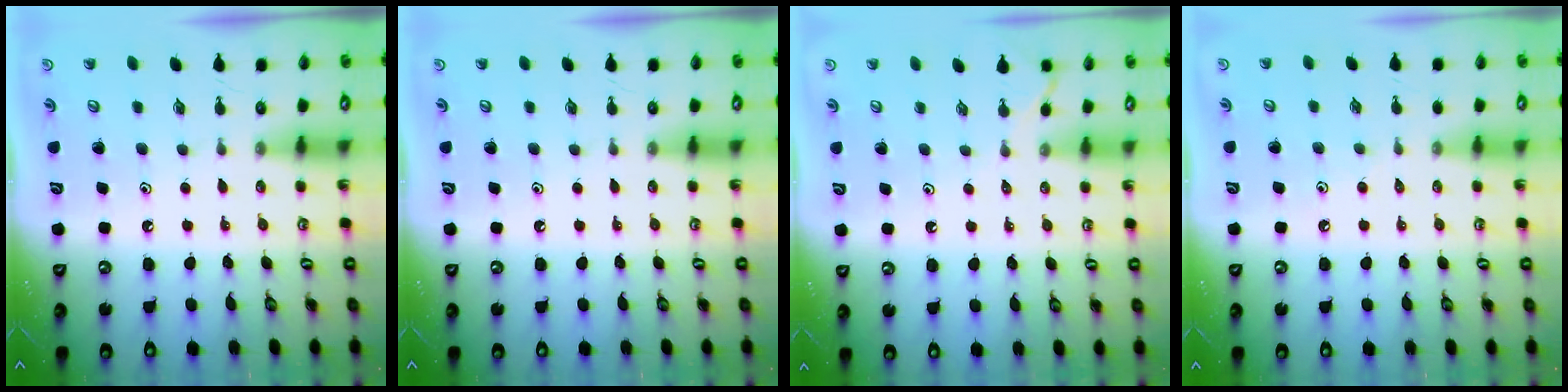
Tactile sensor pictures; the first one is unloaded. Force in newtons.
{"total": 0.0}
{"total": 2.9, "press": 2.8, "slide": 0.6}
{"total": 3.3, "press": 3.2, "slide": 0.4}